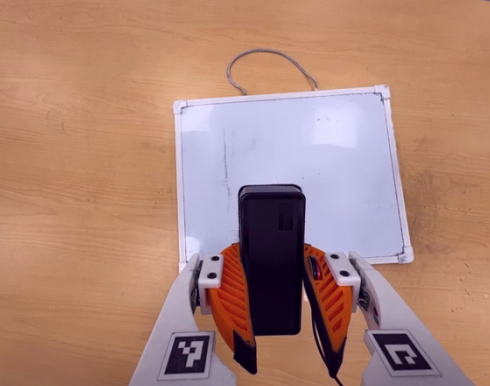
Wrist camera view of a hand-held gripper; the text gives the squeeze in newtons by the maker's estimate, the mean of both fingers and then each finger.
{"total": 7.6, "left": 6.7, "right": 8.5}